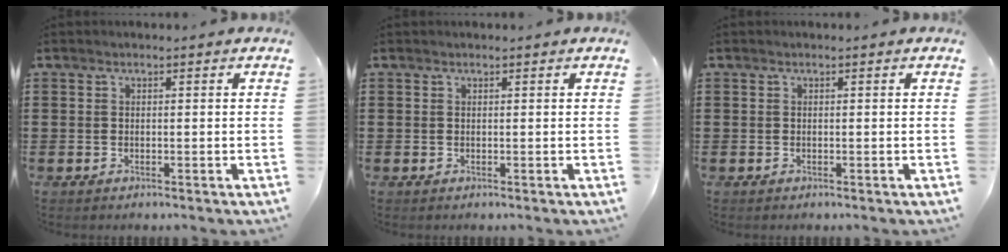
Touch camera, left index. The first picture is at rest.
{"total": 0.0}
{"total": 0.0}